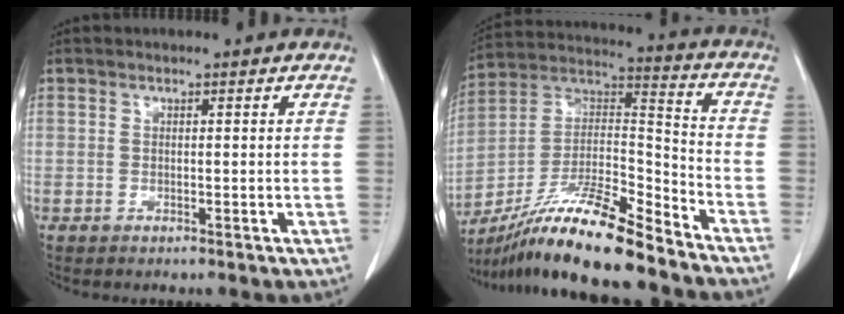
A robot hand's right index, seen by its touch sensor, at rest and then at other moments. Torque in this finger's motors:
{"motor_torque": [1.10, -1.04, 0.84, 0.21]}